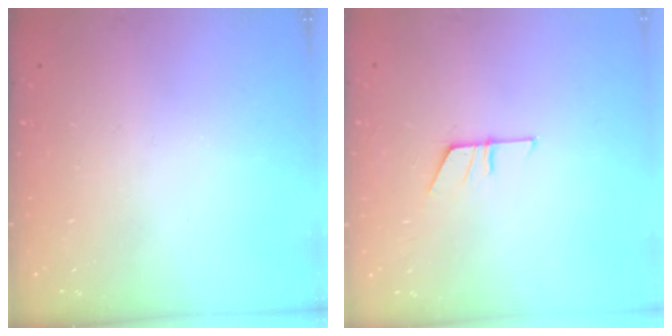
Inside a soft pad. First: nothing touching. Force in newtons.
{"total": 5.1, "press": 5.1, "slide": 0.4}